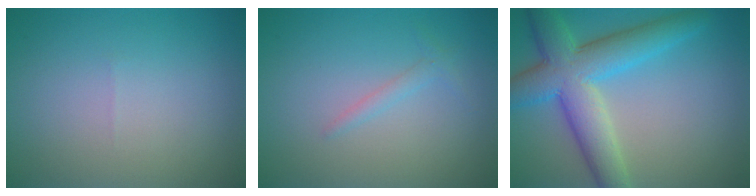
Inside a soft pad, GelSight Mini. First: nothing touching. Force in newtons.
{"total": 0.9, "press": 0.9, "slide": 0.1}
{"total": 7.9, "press": 7.9, "slide": 0.2}